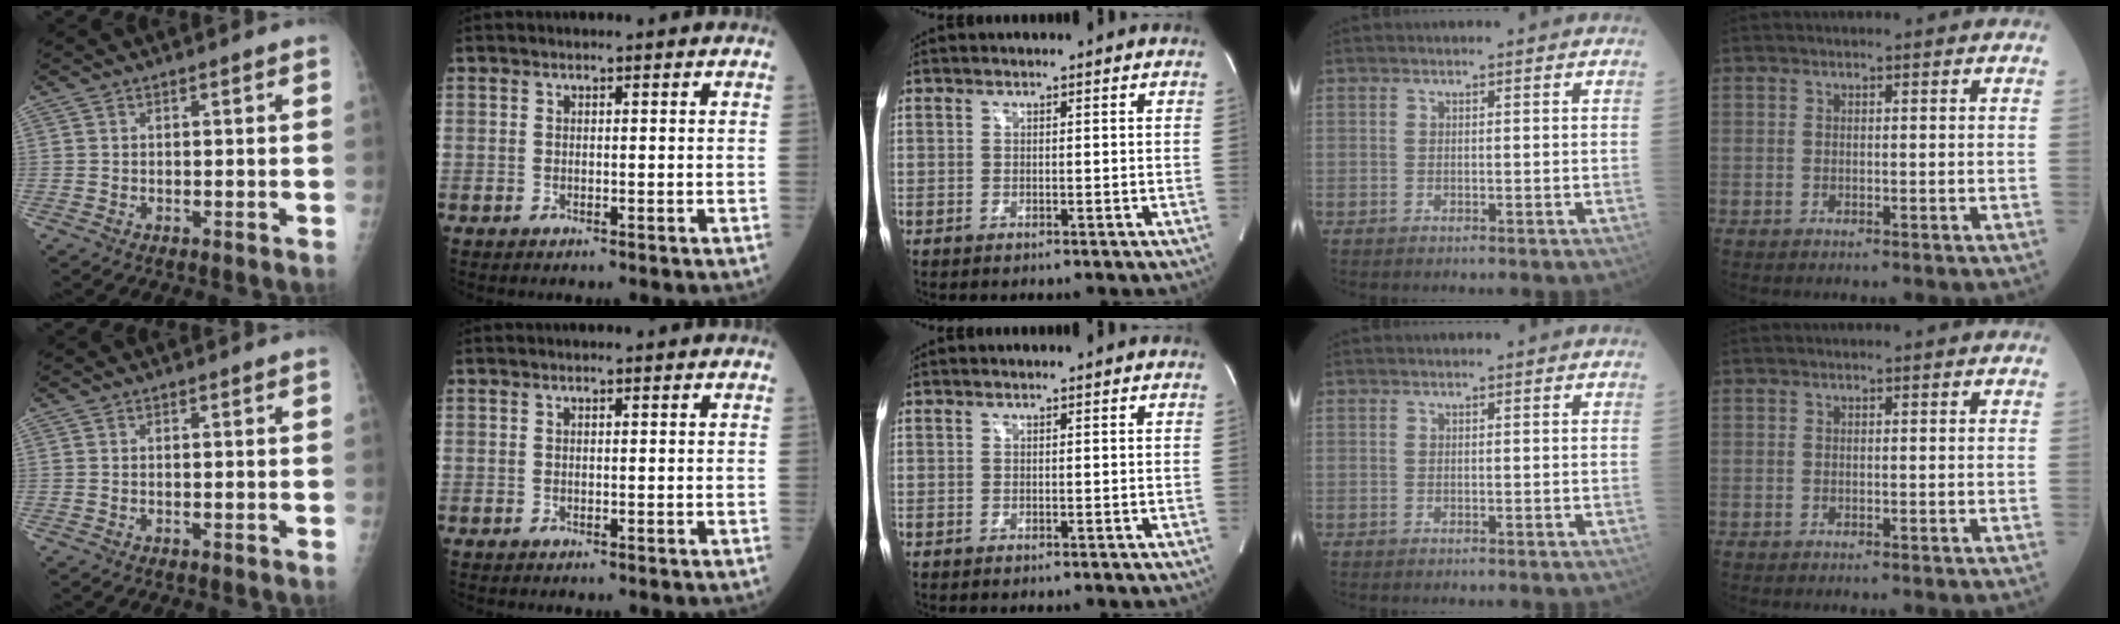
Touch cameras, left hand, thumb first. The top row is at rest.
{}